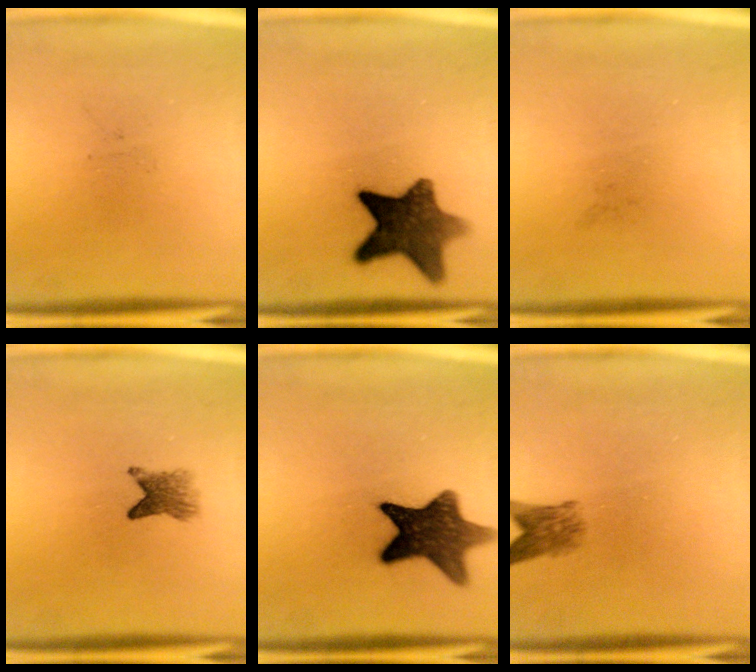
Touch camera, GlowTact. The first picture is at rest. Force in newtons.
{"total": 11.5}
{"total": 0.0}
{"total": 3.1}
{"total": 12.3}
{"total": 3.3}